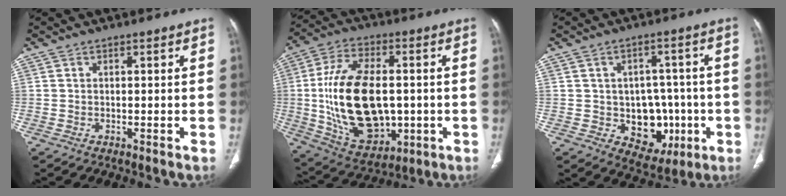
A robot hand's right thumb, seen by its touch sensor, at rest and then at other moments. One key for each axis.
{"total": 22.4, "fx": -0.5, "fy": 13.2, "fz": 18.1, "tx": -0.320, "ty": -0.002, "tz": 0.011}
{"total": 11.3, "fx": -2.2, "fy": 8.7, "fz": 6.9, "tx": -0.044, "ty": 0.019, "tz": -0.013}